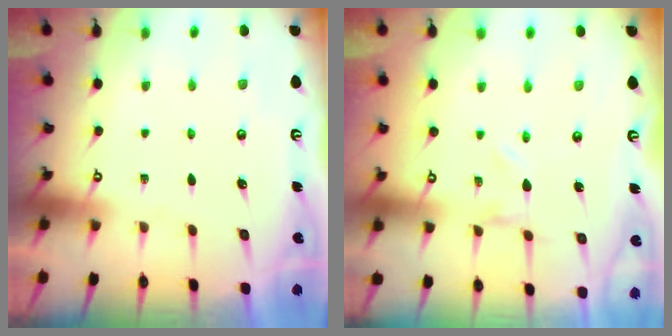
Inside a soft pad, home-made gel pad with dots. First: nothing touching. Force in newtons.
{"total": 0.0}